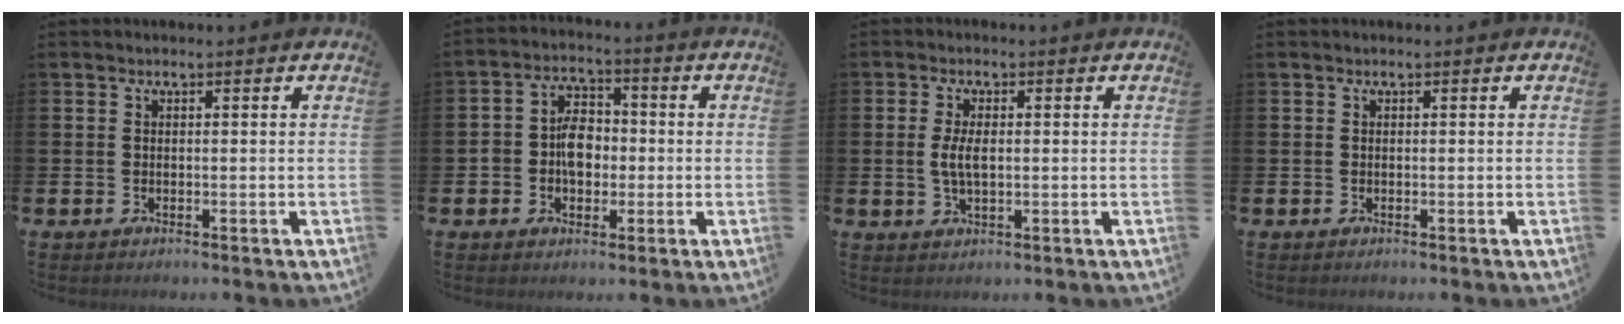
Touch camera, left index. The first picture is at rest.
{"total": 5.7, "force": [-0.5, 4.2, 3.8], "torque": [-0.065, 0.010, -0.017]}
{"total": 3.4, "force": [0.3, 1.5, 3.1], "torque": [-0.054, 0.004, 0.001]}
{"total": 0.0}